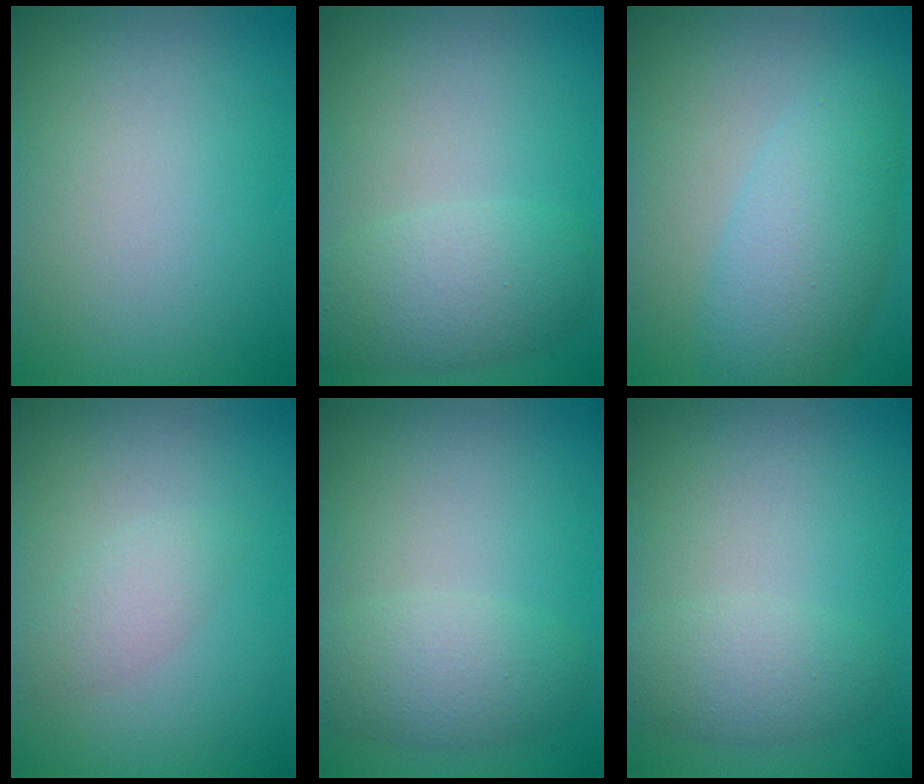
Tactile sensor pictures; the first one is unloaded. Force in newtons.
{"total": 4.4, "press": 4.4, "slide": 0.1}
{"total": 5.4, "press": 5.4, "slide": 0.2}
{"total": 1.8, "press": 1.8, "slide": 0.0}
{"total": 3.3, "press": 3.3, "slide": 0.1}
{"total": 2.9, "press": 2.9, "slide": 0.1}